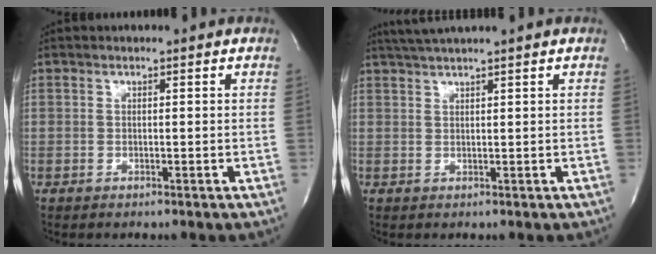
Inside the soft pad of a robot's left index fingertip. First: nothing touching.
{"total": 3.9, "force": [3.3, -1.0, 1.8], "torque": [-0.032, 0.017, 0.064]}